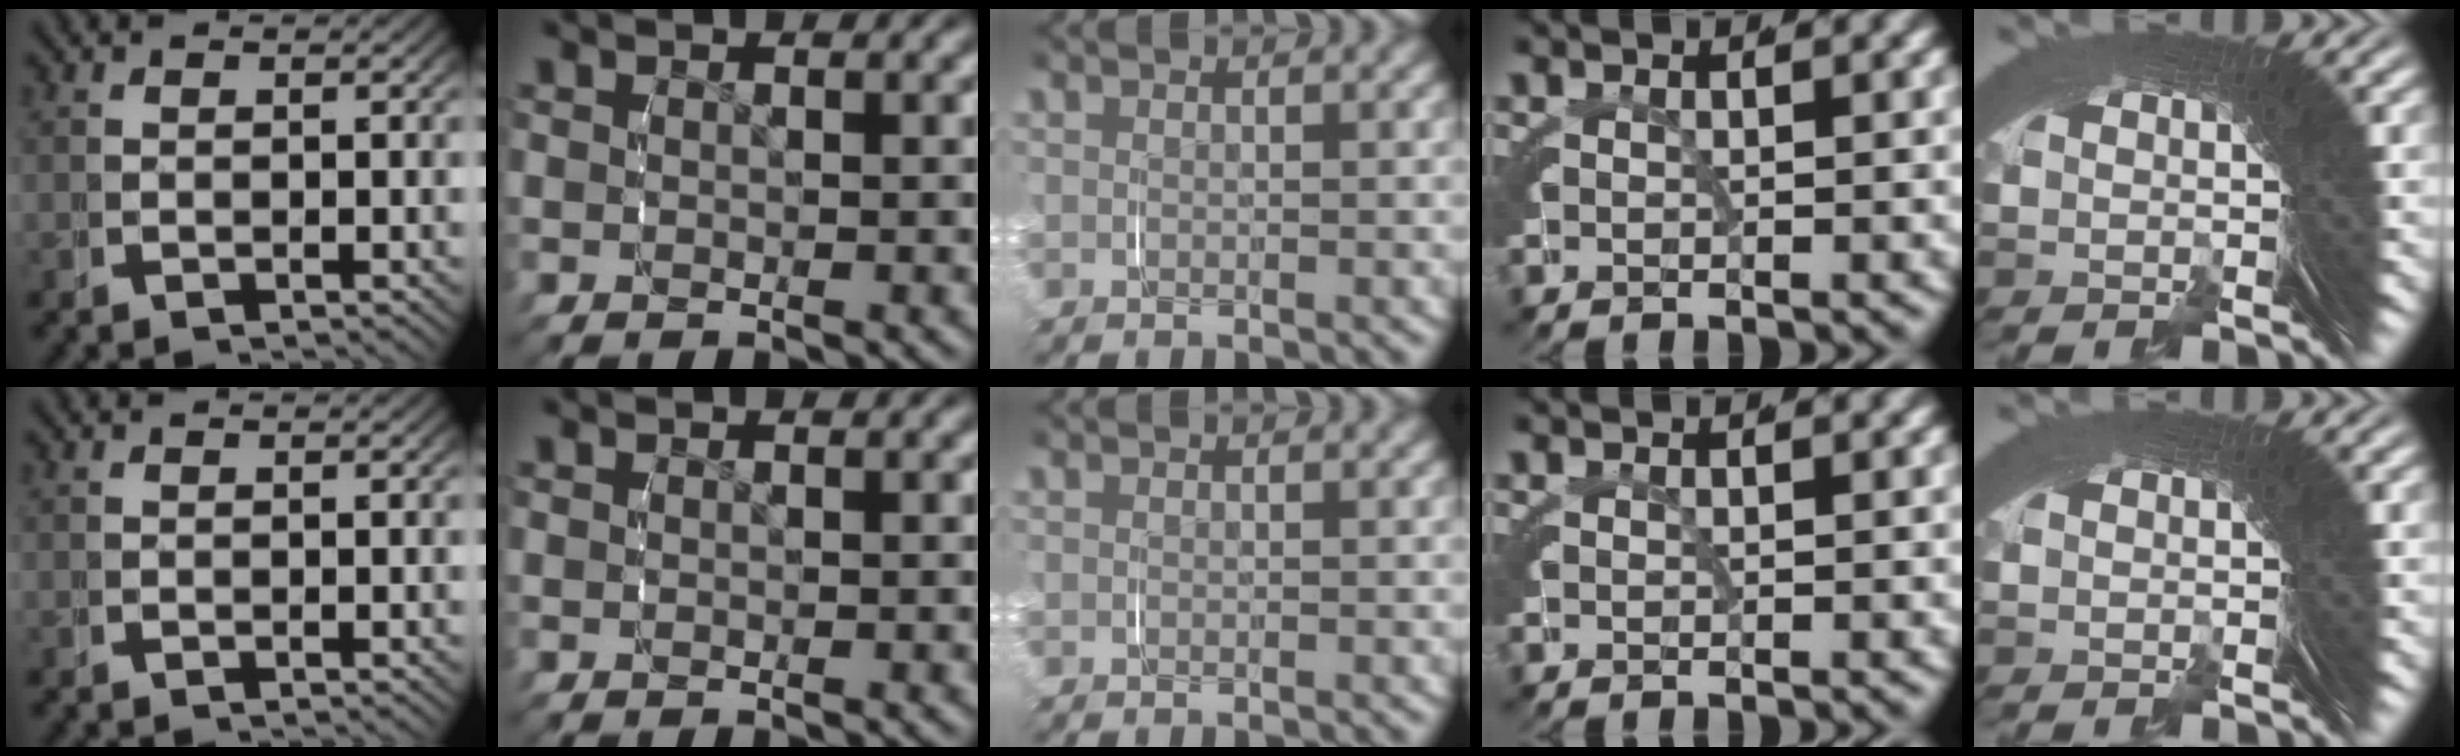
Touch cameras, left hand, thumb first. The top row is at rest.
{}